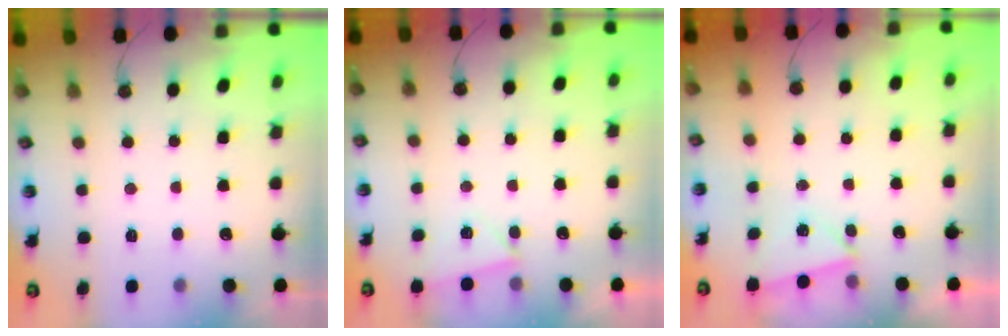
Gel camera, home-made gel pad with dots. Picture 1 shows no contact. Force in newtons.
{"total": 4.1, "press": 3.3, "slide": 2.5}
{"total": 3.0, "press": 2.4, "slide": 1.7}